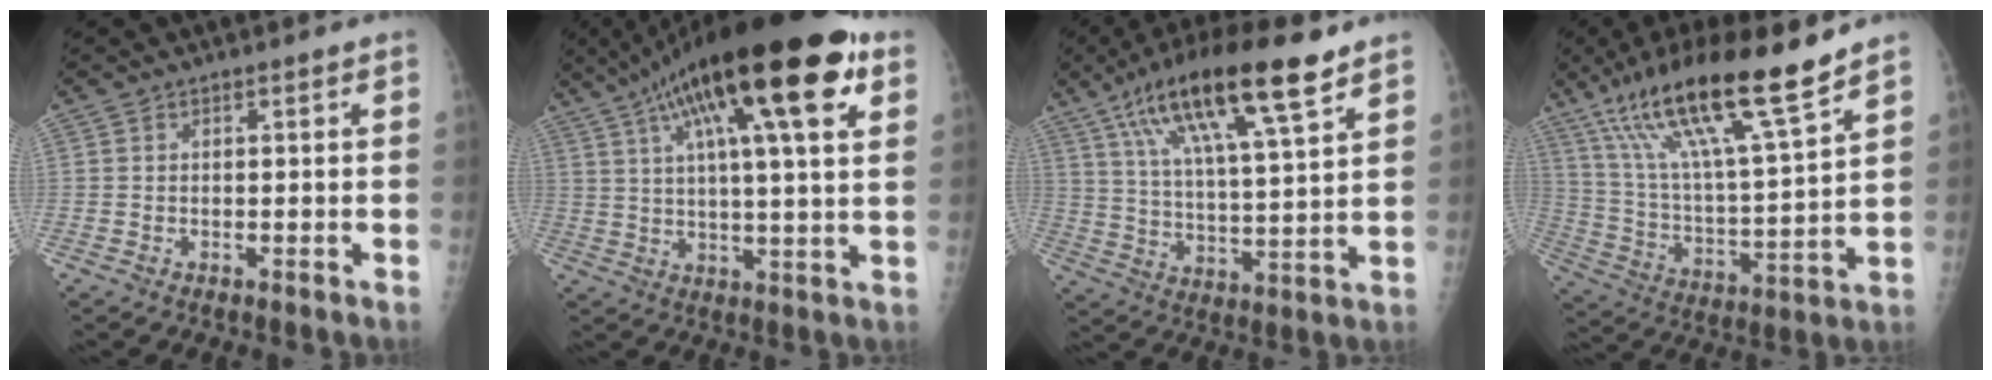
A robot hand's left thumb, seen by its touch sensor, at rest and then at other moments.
{"total": 25.5, "force": [12.0, 6.2, 21.6], "torque": [-0.347, 0.013, 0.186]}
{"total": 19.4, "force": [11.3, 4.0, 15.2], "torque": [-0.259, -0.023, 0.203]}
{"total": 21.3, "force": [14.7, 2.6, 15.1], "torque": [-0.256, -0.055, 0.267]}